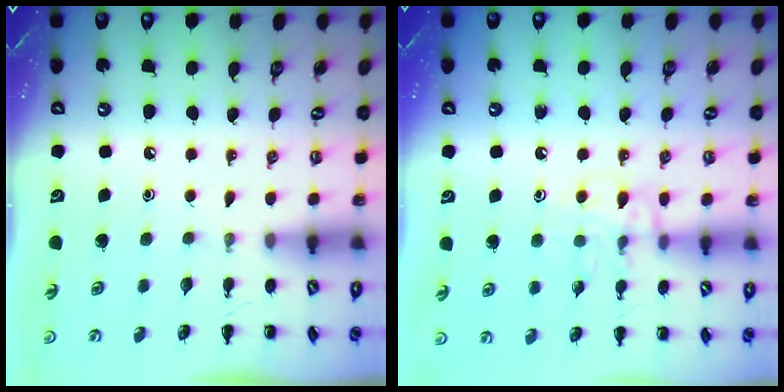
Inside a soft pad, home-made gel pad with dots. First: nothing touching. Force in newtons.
{"total": 10.6, "press": 10.6, "slide": 0.7}